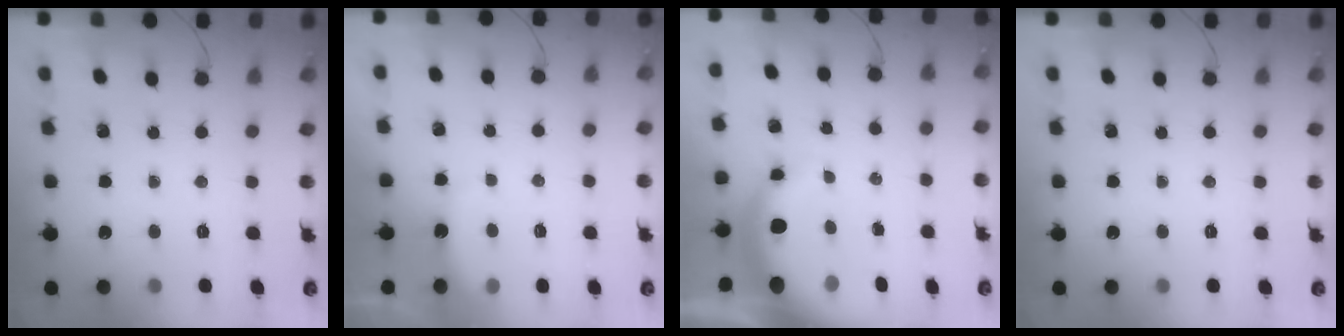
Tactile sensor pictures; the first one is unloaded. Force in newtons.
{"total": 3.0, "press": 2.9, "slide": 0.7}
{"total": 6.3, "press": 6.2, "slide": 1.3}
{"total": 0.0}